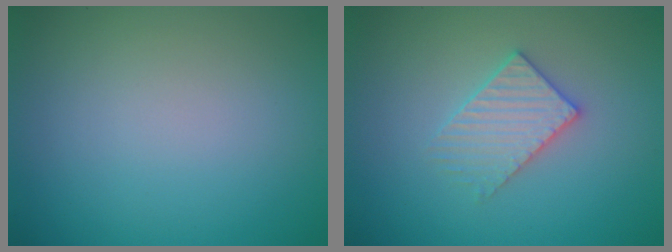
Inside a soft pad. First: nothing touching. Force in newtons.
{"total": 3.0, "press": 3.0, "slide": 0.5}